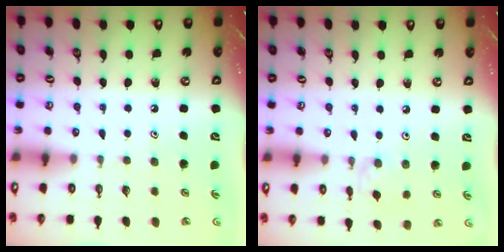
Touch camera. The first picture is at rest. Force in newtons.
{"total": 1.4, "press": 1.4, "slide": 0.4}